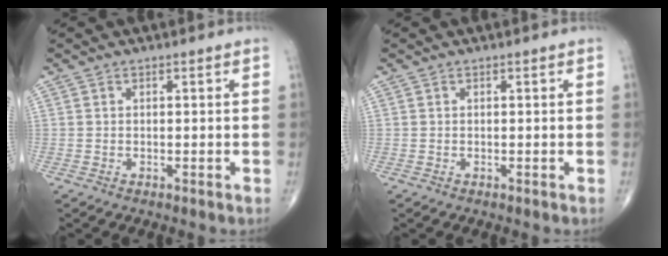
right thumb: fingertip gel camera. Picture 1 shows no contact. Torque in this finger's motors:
{"motor_torque": [0.00, 0.00, -0.03, 0.03, 0.03]}